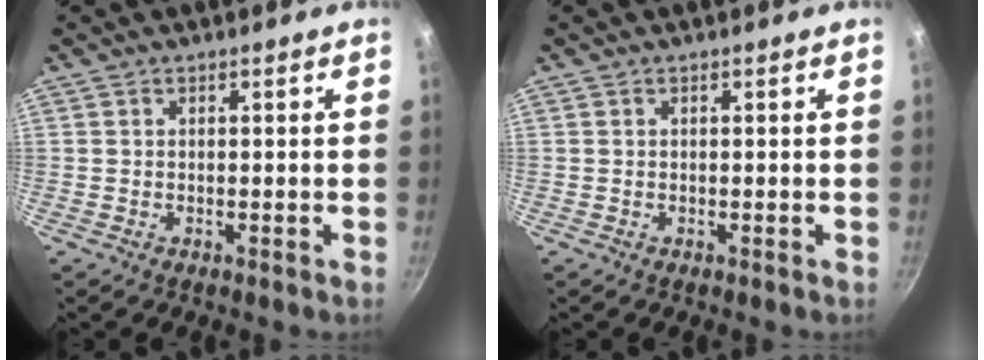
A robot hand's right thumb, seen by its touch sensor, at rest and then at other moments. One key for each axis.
{"total": 0.0}